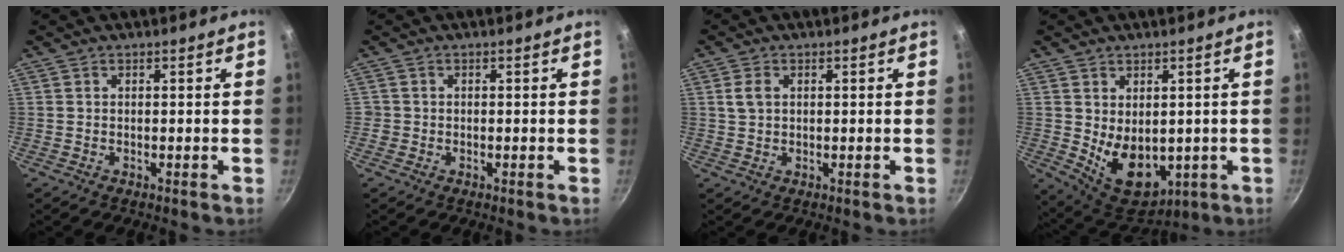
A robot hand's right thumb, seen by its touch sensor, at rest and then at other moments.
{"total": 1.1, "force": [-0.3, 1.0, 0.2], "torque": [-0.001, 0.002, -0.006]}
{"total": 2.9, "force": [0.7, 2.0, 1.9], "torque": [-0.031, 0.003, 0.013]}
{"total": 11.5, "force": [-0.6, 7.8, 8.5], "torque": [-0.102, -0.025, 0.018]}